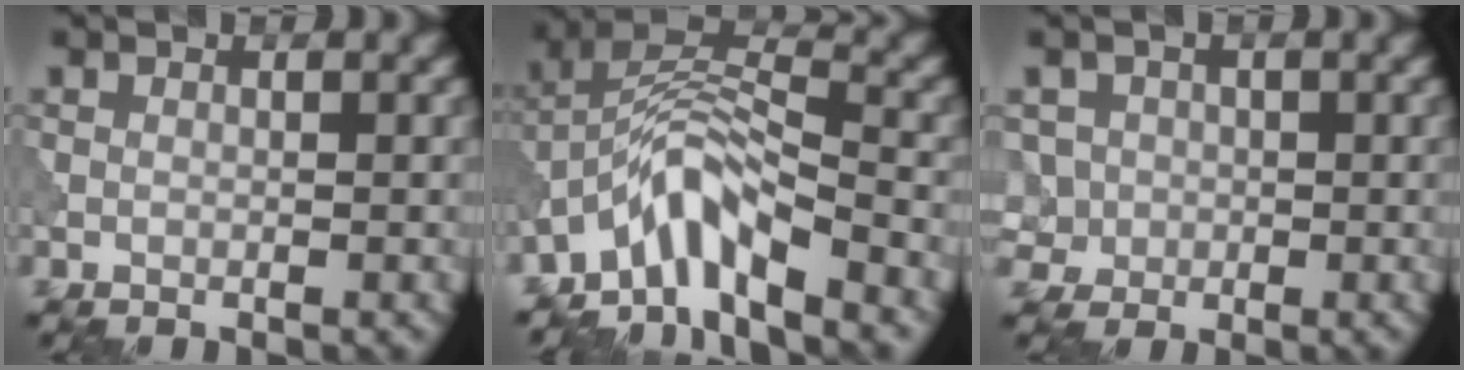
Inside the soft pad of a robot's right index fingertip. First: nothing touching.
{"total": 6.3, "force": [-4.6, 1.7, 4.1], "torque": [-0.066, 0.011, -0.095]}
{"total": 3.6, "force": [-0.5, 3.4, 1.1], "torque": [-0.013, 0.024, -0.018]}